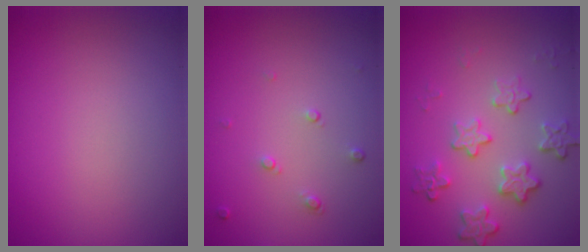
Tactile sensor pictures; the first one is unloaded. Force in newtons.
{"total": 0.9, "press": 0.6, "slide": 0.7}
{"total": 4.2, "press": 3.1, "slide": 2.8}